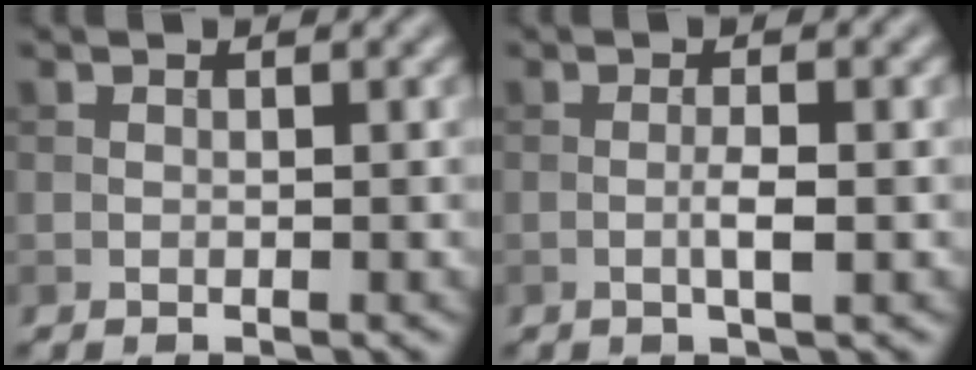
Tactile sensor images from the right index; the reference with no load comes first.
{"total": 2.1, "force": [-0.4, 0.2, 2.1], "torque": [-0.039, 0.001, -0.010]}